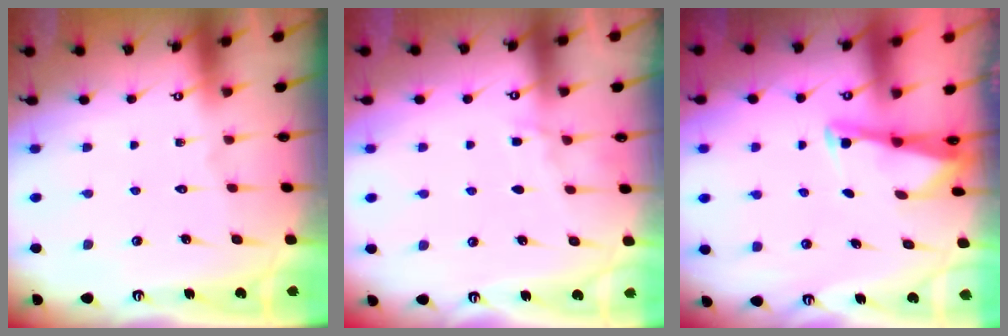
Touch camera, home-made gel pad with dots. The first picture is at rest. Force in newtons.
{"total": 4.9, "press": 4.9, "slide": 0.5}
{"total": 2.5, "press": 2.5, "slide": 0.2}